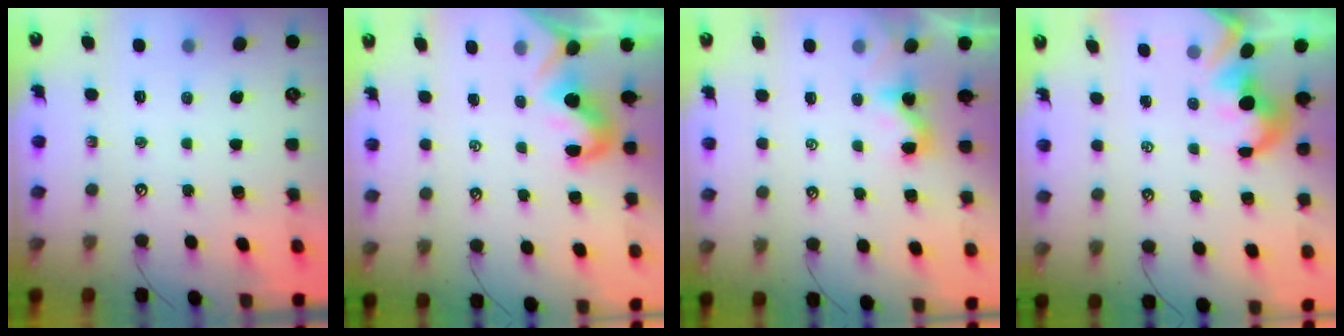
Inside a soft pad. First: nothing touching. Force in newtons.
{"total": 1.9, "press": 1.8, "slide": 0.6}
{"total": 1.9, "press": 1.9, "slide": 0.2}
{"total": 1.9, "press": 1.8, "slide": 0.7}